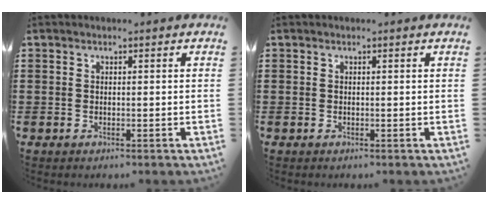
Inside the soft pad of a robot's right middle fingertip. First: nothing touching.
{"total": 0.0}